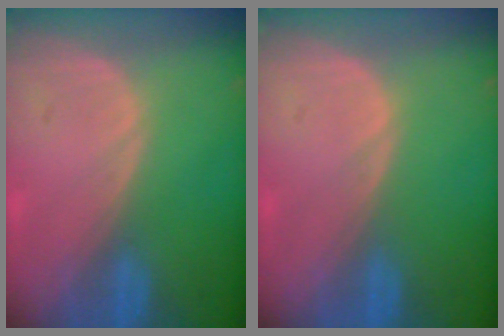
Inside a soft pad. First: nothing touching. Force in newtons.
{"total": 0.0}